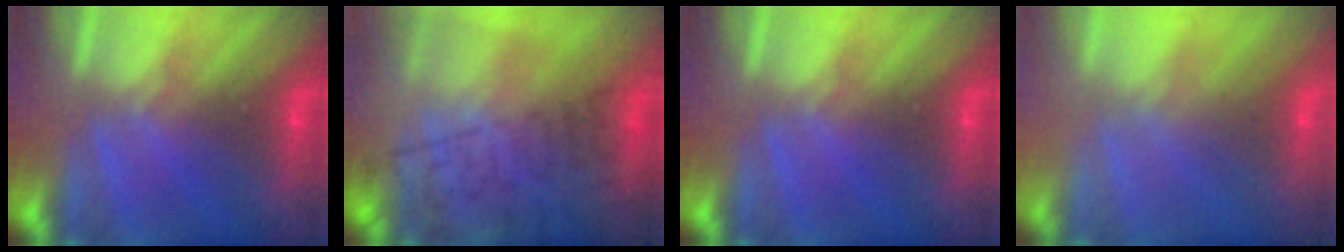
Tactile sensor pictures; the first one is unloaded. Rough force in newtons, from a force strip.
{"total": 7.0}
{"total": 0.0}
{"total": 2.9}